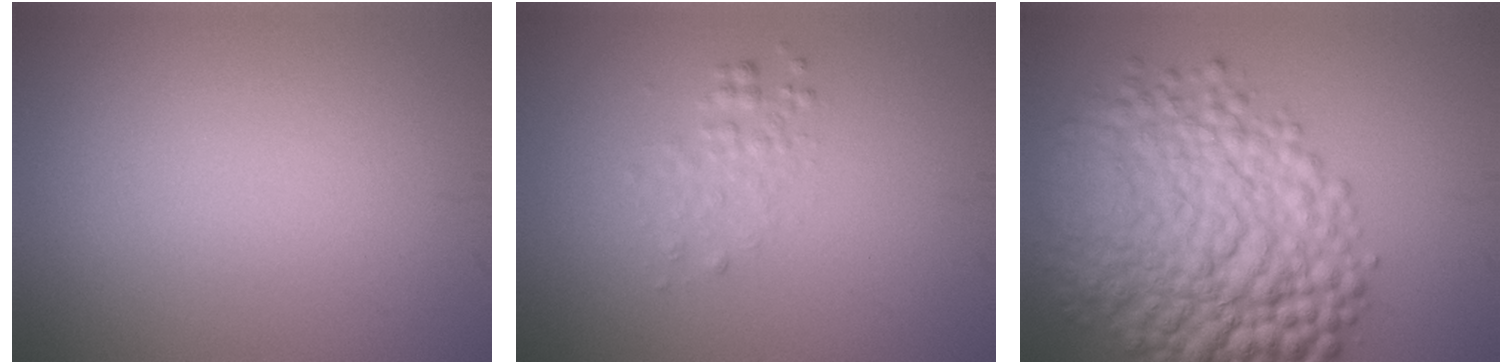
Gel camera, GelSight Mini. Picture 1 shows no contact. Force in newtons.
{"total": 1.4, "press": 1.4, "slide": 0.1}
{"total": 11.3, "press": 11.3, "slide": 0.2}